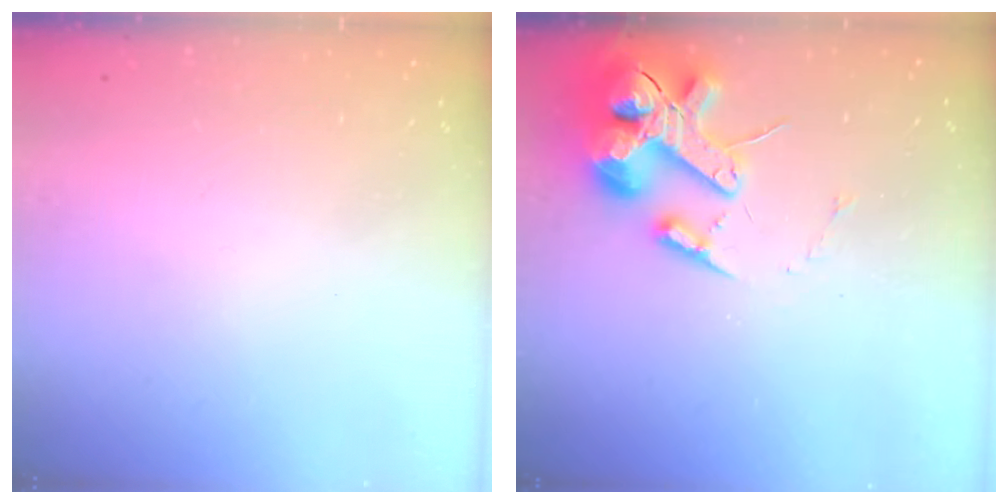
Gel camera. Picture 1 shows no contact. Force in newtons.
{"total": 16.4, "press": 16.2, "slide": 2.5}